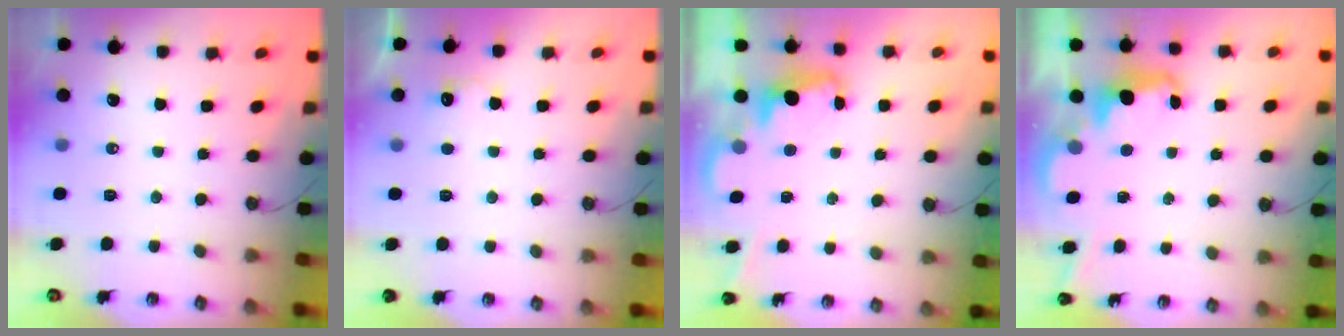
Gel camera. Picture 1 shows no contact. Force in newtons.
{"total": 4.7, "press": 4.5, "slide": 1.1}
{"total": 2.3, "press": 2.2, "slide": 0.5}
{"total": 2.4, "press": 2.3, "slide": 0.6}